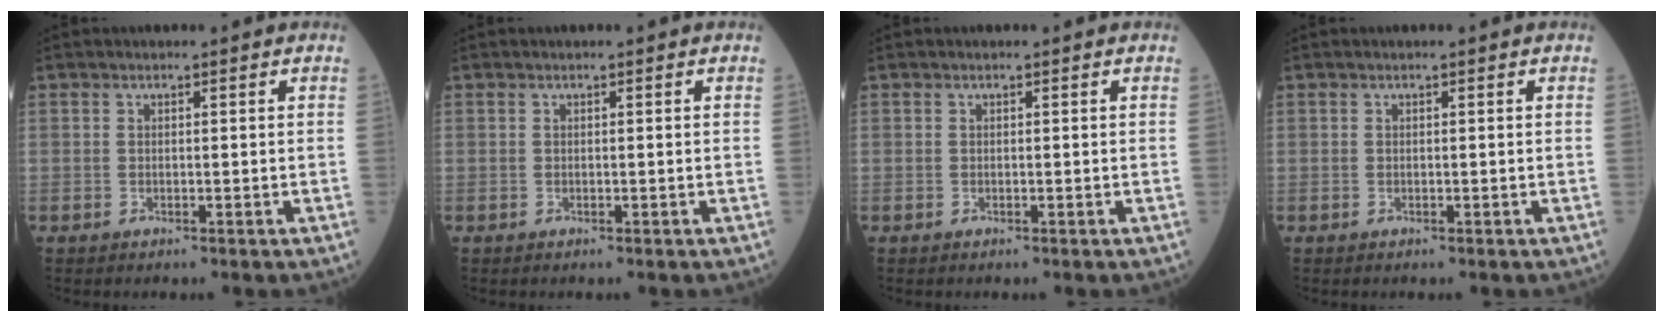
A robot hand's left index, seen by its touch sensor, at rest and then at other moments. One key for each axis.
{"total": 0.0}
{"total": 0.0}
{"total": 0.0}